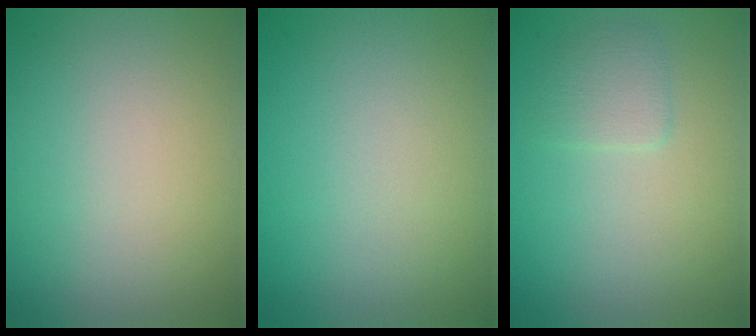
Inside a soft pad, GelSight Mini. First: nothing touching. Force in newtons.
{"total": 0.0}
{"total": 1.4, "press": 1.4, "slide": 0.1}